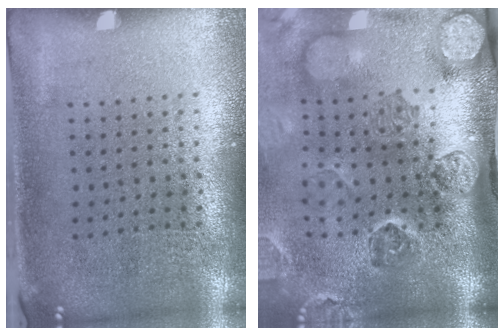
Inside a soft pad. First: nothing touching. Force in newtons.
{"total": 4.8, "press": 3.5, "slide": 3.3}